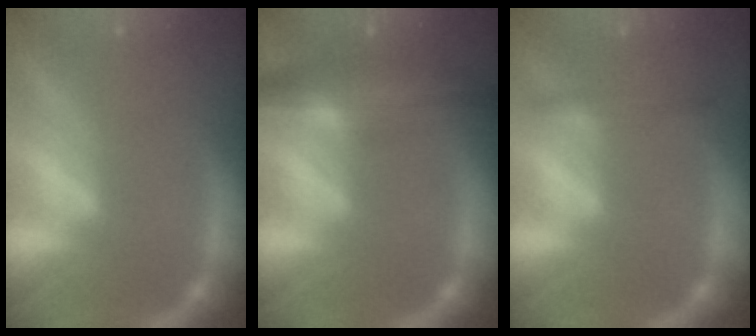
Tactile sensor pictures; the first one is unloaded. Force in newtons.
{"total": 7.0}
{"total": 1.9}